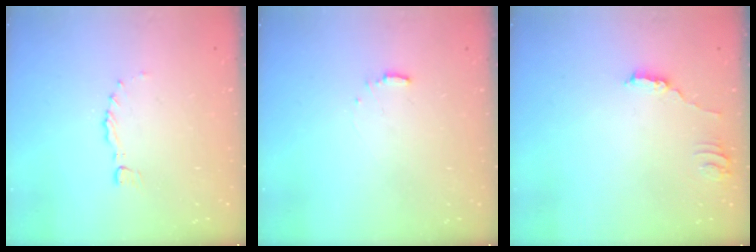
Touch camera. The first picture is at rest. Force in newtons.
{"total": 6.0, "press": 6.0, "slide": 0.6}
{"total": 2.5, "press": 2.5, "slide": 0.2}